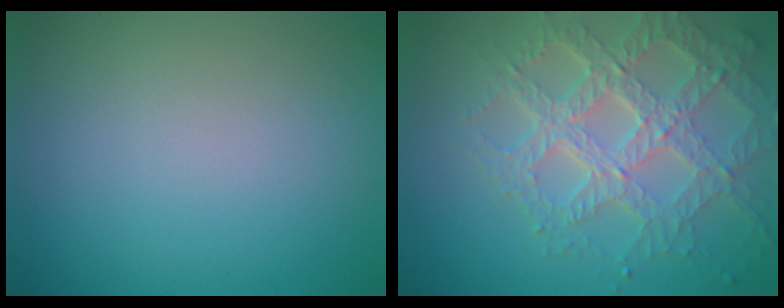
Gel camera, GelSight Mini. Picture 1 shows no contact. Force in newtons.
{"total": 7.0, "press": 5.0, "slide": 4.9}